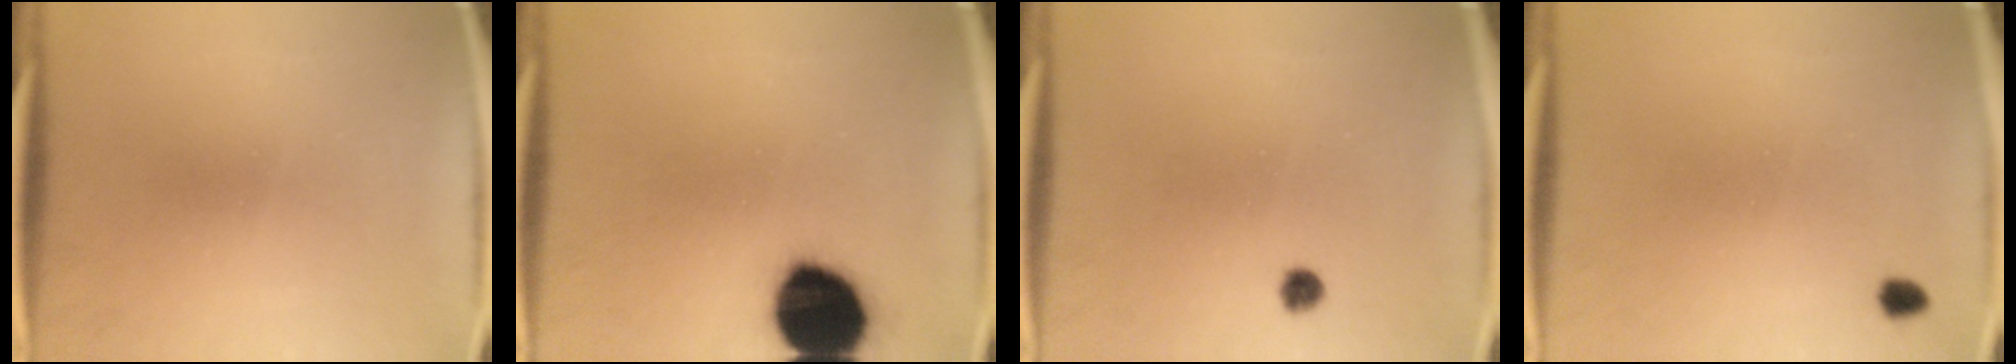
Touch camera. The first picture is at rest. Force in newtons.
{"total": 18.2}
{"total": 1.7}
{"total": 1.4}